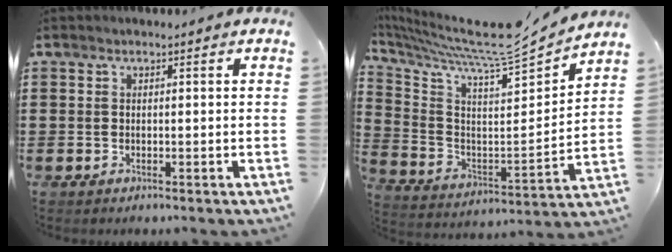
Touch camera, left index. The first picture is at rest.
{"total": 9.5, "force": [8.5, 1.0, 4.3], "torque": [-0.115, -0.073, 0.136]}